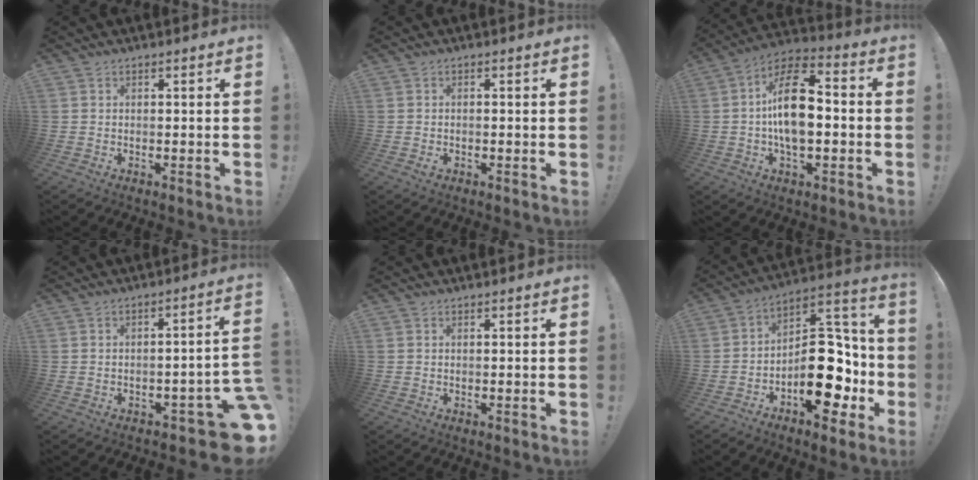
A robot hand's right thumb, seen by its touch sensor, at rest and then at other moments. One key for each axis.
{"total": 1.0, "fx": -0.7, "fy": 0.4, "fz": 0.6, "tx": -0.006, "ty": 0.000, "tz": -0.012}
{"total": 16.7, "fx": -1.1, "fy": 9.0, "fz": 14.0, "tx": -0.241, "ty": 0.017, "tz": -0.022}
{"total": 8.9, "fx": -4.5, "fy": 2.8, "fz": 7.2, "tx": -0.076, "ty": 0.016, "tz": -0.073}
{"total": 0.0}
{"total": 20.4, "fx": -6.3, "fy": 11.8, "fz": 15.4, "tx": -0.186, "ty": 0.048, "tz": -0.078}